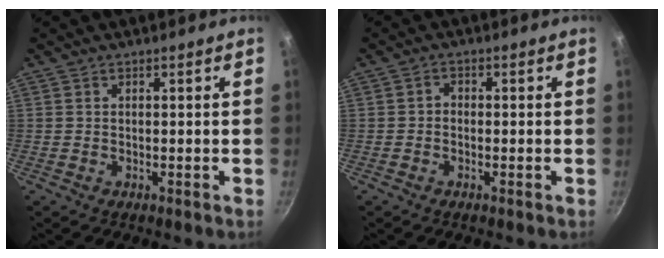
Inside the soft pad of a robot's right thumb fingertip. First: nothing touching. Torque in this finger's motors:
{"motor_torque": [-0.24, -0.14, 0.05, 0.02, -0.03]}